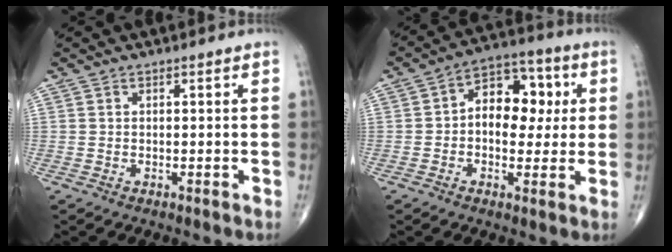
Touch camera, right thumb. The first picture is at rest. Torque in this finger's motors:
{"motor_torque": [0.06, 0.62, 0.91, 0.21, 0.07]}